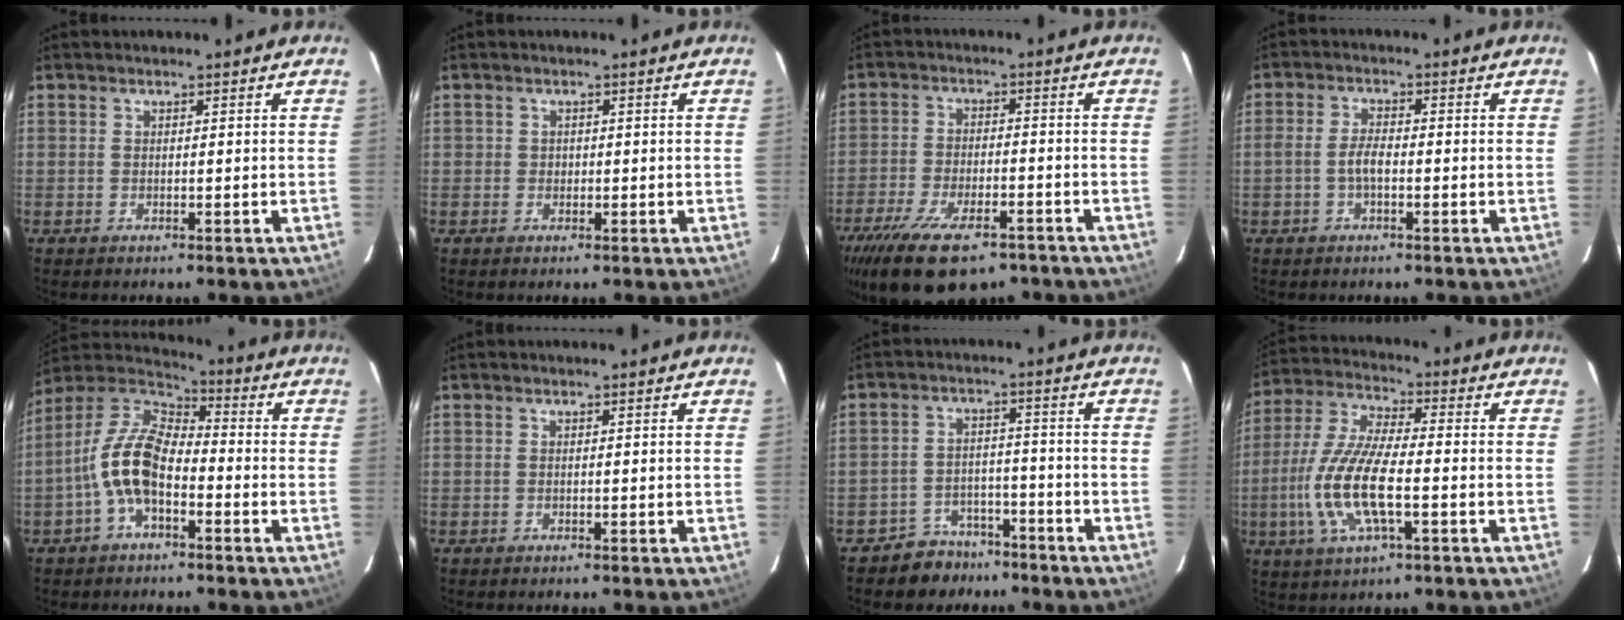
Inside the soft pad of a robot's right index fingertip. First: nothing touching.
{"total": 1.2, "force": [0.0, 1.2, 0.1], "torque": [0.001, 0.001, -0.001]}
{"total": 17.8, "force": [-12.2, 7.1, 10.8], "torque": [-0.225, -0.038, -0.195]}
{"total": 3.3, "force": [-1.0, 1.3, 2.8], "torque": [-0.061, 0.005, -0.018]}
{"total": 11.9, "force": [-3.7, 6.2, 9.5], "torque": [-0.198, 0.016, -0.075]}
{"total": 0.0}
{"total": 7.2, "force": [-5.6, 4.5, 0.3], "torque": [-0.020, 0.026, -0.081]}
{"total": 14.4, "force": [-3.3, 4.3, 13.3], "torque": [-0.282, -0.005, -0.068]}